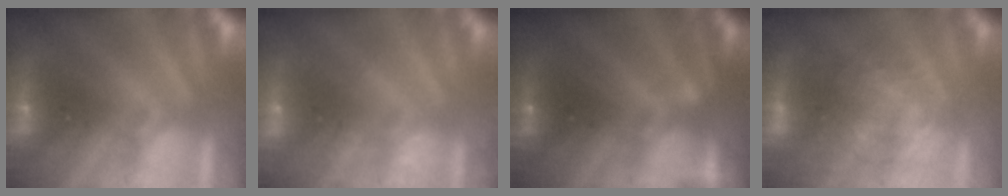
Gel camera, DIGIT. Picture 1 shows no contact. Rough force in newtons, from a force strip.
{"total": 2.0}
{"total": 2.3}
{"total": 3.5}